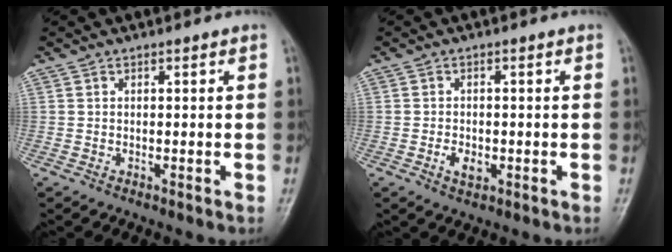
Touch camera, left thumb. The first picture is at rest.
{"total": 2.9, "force": [-0.9, 1.9, 1.9], "torque": [-0.029, 0.001, -0.014]}